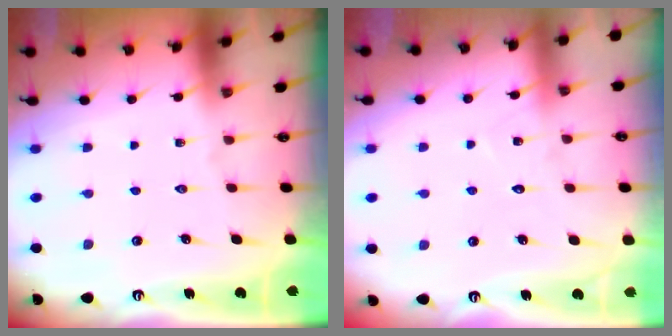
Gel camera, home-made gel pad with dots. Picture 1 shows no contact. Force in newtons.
{"total": 6.4, "press": 6.4, "slide": 0.7}